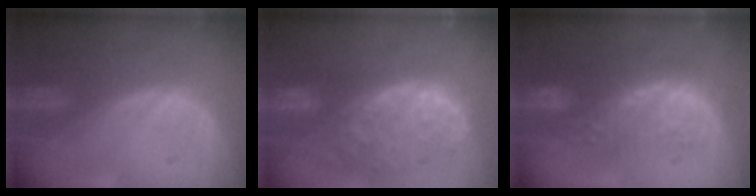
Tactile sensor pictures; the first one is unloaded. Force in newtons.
{"total": 13.5, "press": 11.1, "slide": 7.8}
{"total": 8.8, "press": 8.6, "slide": 1.4}